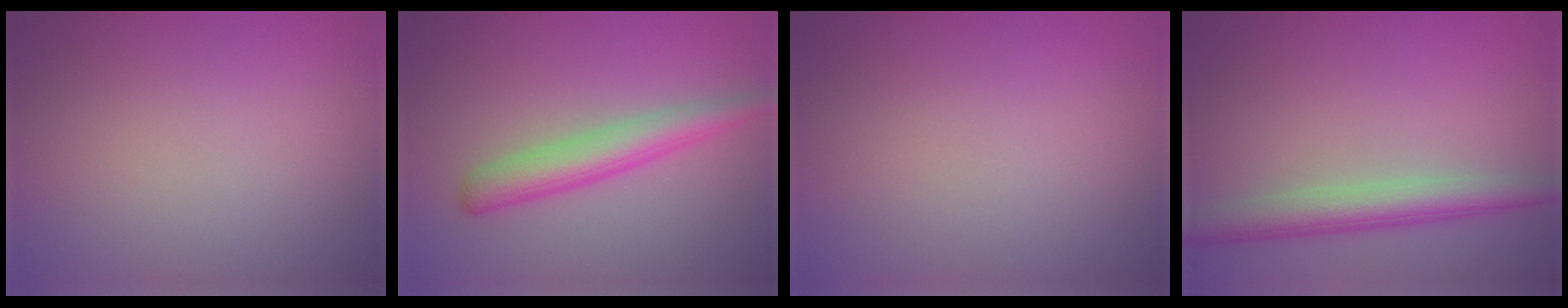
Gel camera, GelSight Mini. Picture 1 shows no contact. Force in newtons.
{"total": 3.7, "press": 3.7, "slide": 0.1}
{"total": 0.0}
{"total": 4.3, "press": 4.3, "slide": 0.3}